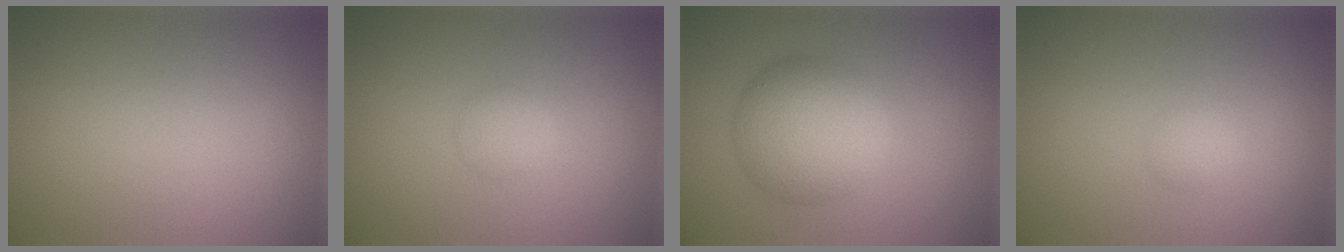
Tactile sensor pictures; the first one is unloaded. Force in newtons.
{"total": 1.4, "press": 1.4, "slide": 0.0}
{"total": 6.7, "press": 6.7, "slide": 0.2}
{"total": 1.2, "press": 1.2, "slide": 0.0}